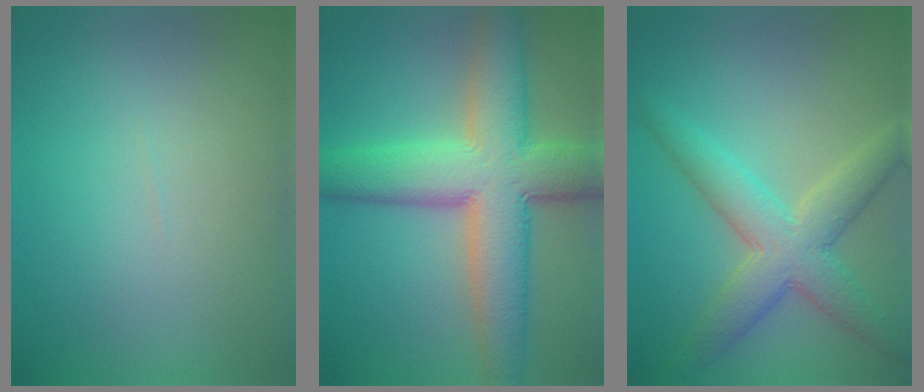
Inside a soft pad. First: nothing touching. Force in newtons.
{"total": 10.5, "press": 10.5, "slide": 0.6}
{"total": 5.0, "press": 4.9, "slide": 0.3}